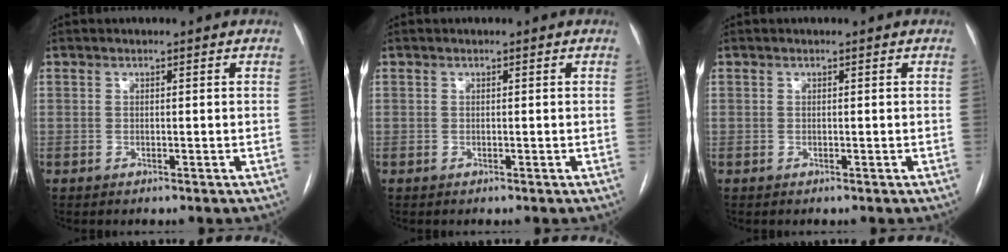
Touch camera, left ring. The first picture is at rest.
{"total": 0.0}
{"total": 0.0}